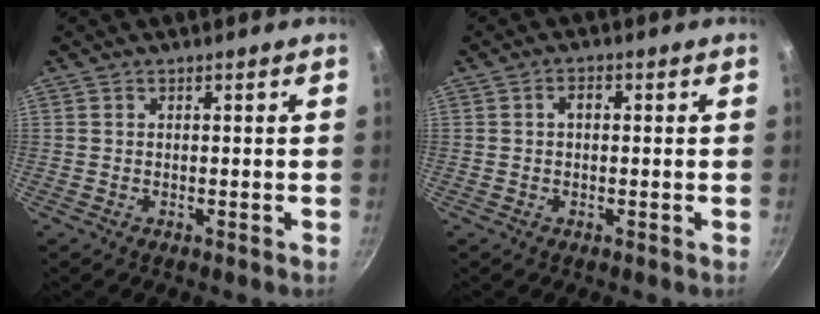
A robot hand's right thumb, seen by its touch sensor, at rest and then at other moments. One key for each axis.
{"total": 2.0, "fx": 0.2, "fy": 1.2, "fz": 1.6, "tx": -0.022, "ty": 0.011, "tz": 0.000}